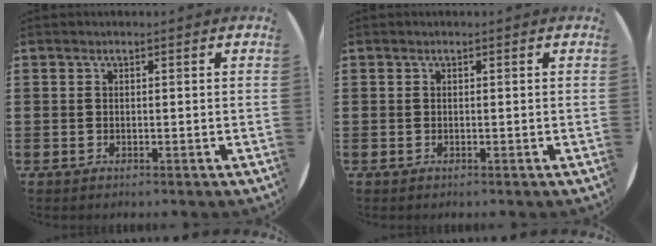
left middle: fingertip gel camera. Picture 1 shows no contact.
{"total": 0.0}